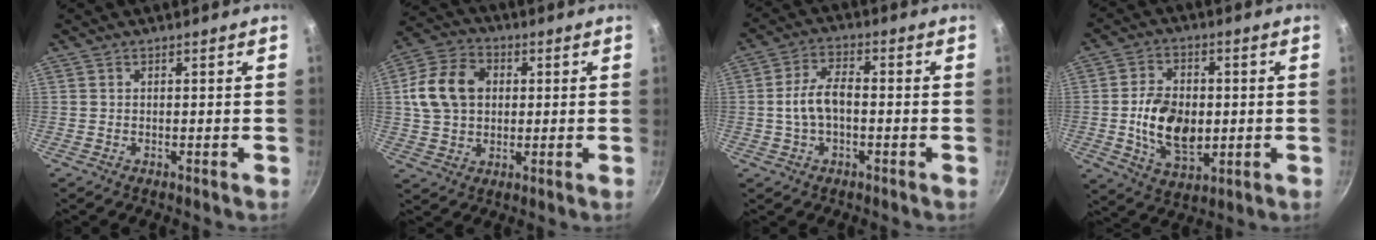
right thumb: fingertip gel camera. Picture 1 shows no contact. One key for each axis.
{"total": 12.7, "fx": 2.1, "fy": 9.6, "fz": 8.0, "tx": -0.129, "ty": 0.014, "tz": 0.027}
{"total": 9.8, "fx": -0.7, "fy": 5.7, "fz": 7.9, "tx": -0.130, "ty": 0.033, "tz": -0.019}
{"total": 12.4, "fx": -0.8, "fy": 8.0, "fz": 9.5, "tx": -0.149, "ty": -0.003, "tz": -0.011}